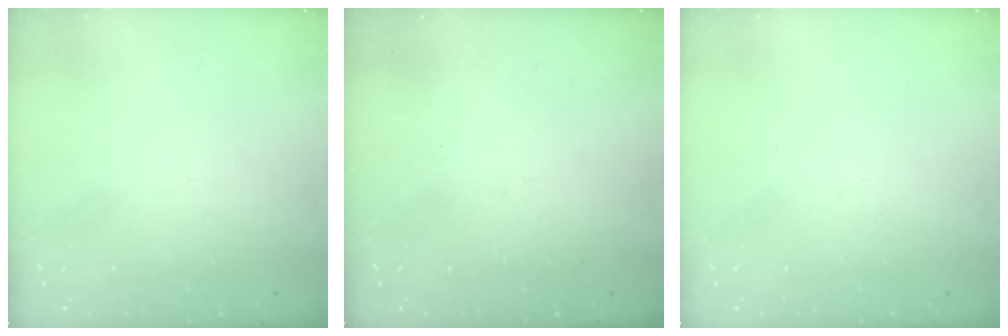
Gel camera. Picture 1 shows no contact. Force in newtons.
{"total": 1.3, "press": 1.3, "slide": 0.3}
{"total": 0.0}